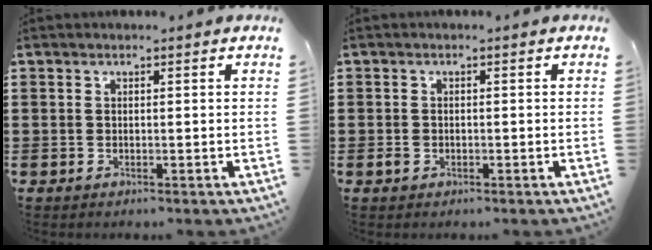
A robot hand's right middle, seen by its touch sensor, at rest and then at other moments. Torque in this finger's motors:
{"motor_torque": [0.36, -0.14, 0.00, 0.03]}